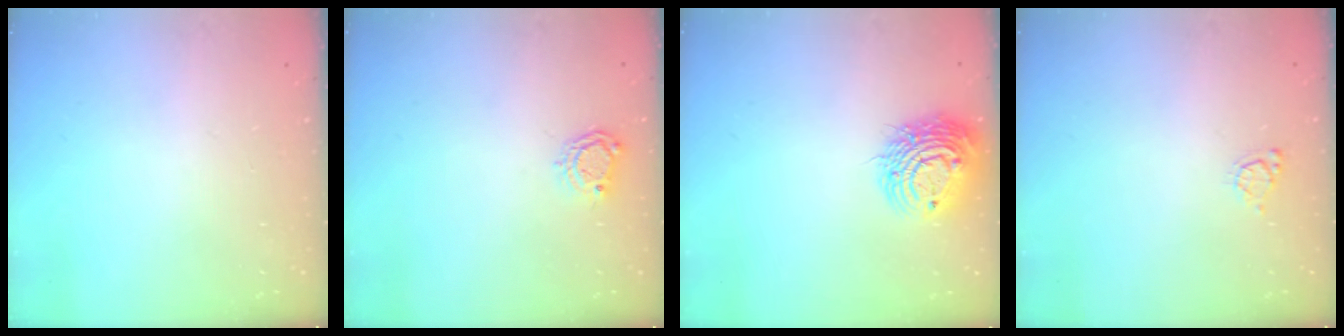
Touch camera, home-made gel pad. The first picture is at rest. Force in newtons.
{"total": 4.4, "press": 4.4, "slide": 0.6}
{"total": 12.8, "press": 12.7, "slide": 1.6}
{"total": 4.2, "press": 4.2, "slide": 0.3}